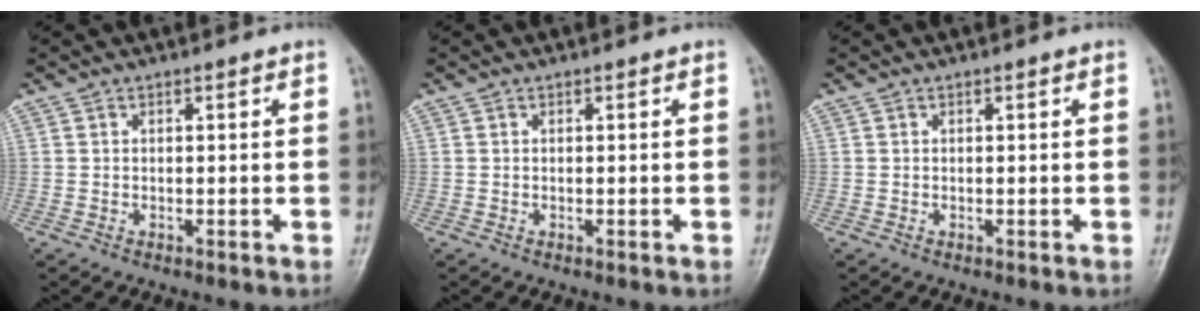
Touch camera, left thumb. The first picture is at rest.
{"total": 0.0}
{"total": 0.0}